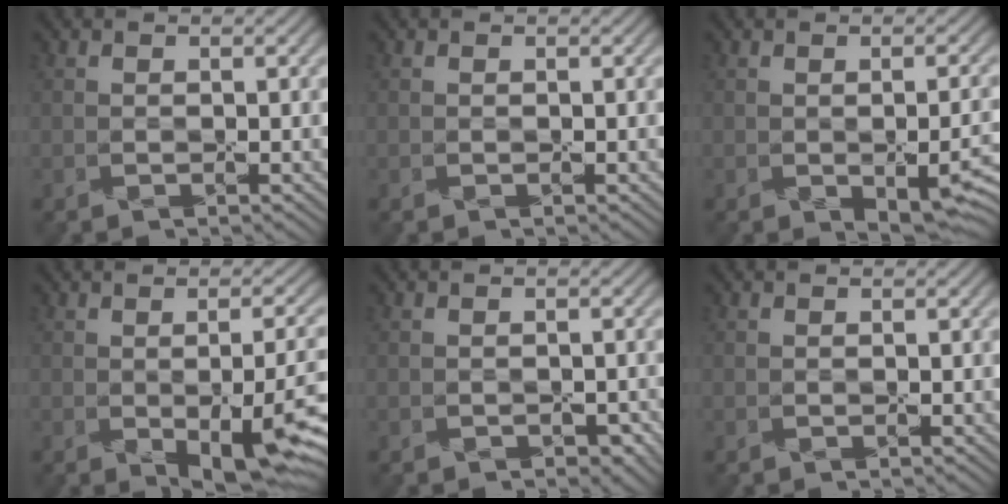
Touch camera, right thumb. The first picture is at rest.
{"total": 0.0}
{"total": 5.7, "force": [-1.6, 2.5, 4.8], "torque": [-0.071, -0.022, -0.002]}
{"total": 10.2, "force": [-2.1, 4.1, 9.1], "torque": [-0.121, -0.023, -0.001]}
{"total": 1.2, "force": [-0.7, 0.7, 0.7], "torque": [-0.010, -0.007, -0.007]}
{"total": 0.0}